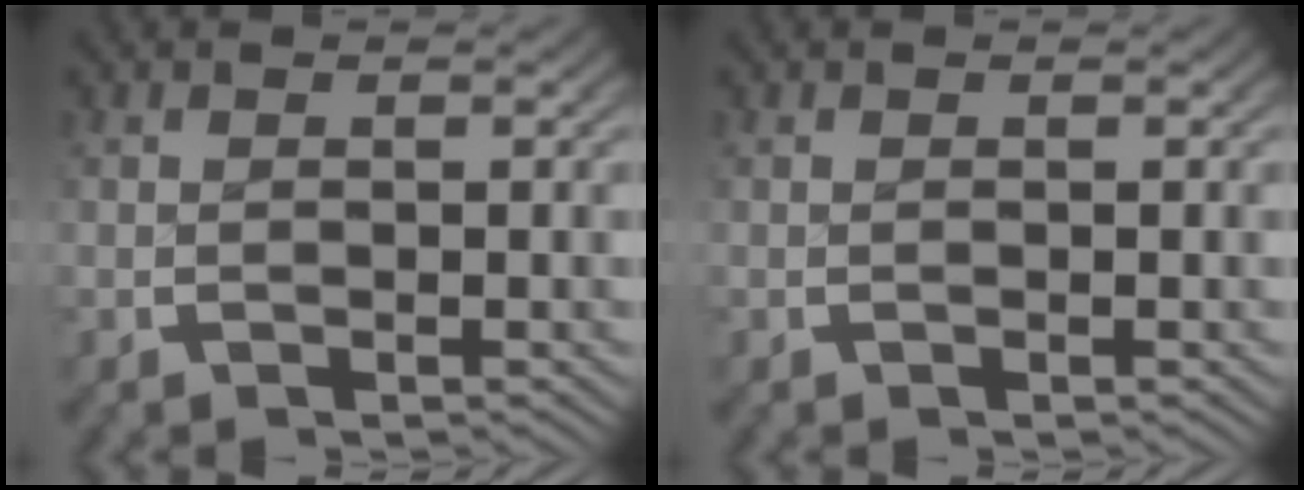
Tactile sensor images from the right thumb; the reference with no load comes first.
{"total": 0.0}